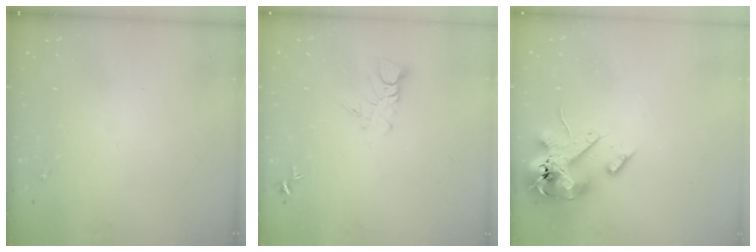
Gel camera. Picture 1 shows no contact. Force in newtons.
{"total": 5.0, "press": 5.0, "slide": 0.3}
{"total": 16.8, "press": 16.5, "slide": 2.9}